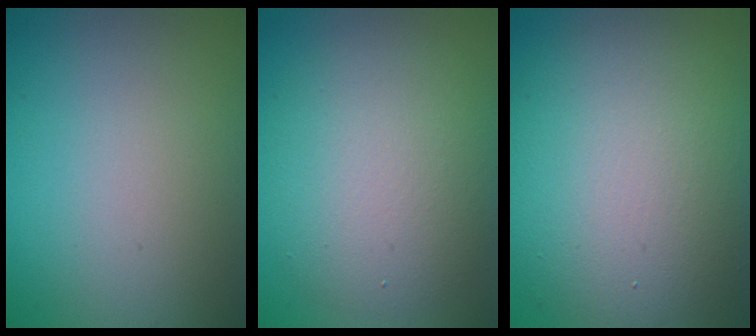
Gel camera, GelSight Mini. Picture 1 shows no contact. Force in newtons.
{"total": 6.7, "press": 6.7, "slide": 0.4}
{"total": 11.4, "press": 11.4, "slide": 0.8}